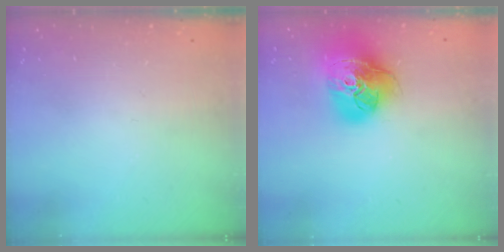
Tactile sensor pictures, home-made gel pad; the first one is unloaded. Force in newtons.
{"total": 21.4, "press": 21.3, "slide": 2.3}